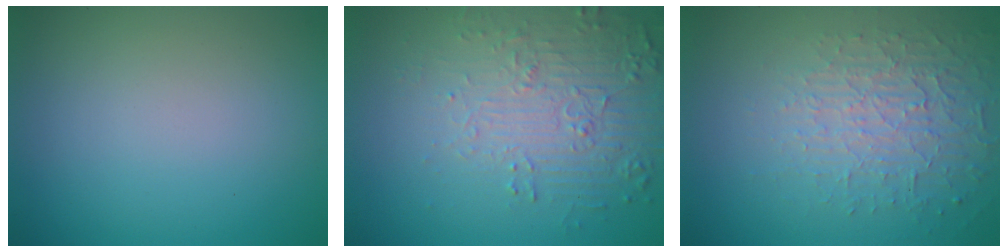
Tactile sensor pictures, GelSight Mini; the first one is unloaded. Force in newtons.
{"total": 6.0, "press": 3.8, "slide": 4.6}
{"total": 3.7, "press": 3.1, "slide": 2.0}